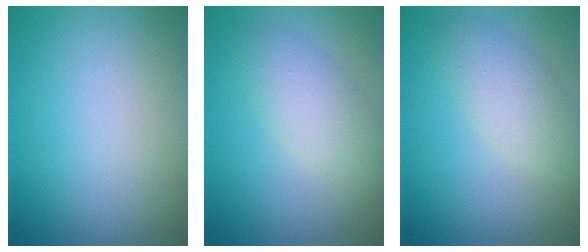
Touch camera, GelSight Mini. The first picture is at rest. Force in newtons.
{"total": 3.5, "press": 3.5, "slide": 0.1}
{"total": 3.4, "press": 3.4, "slide": 0.2}